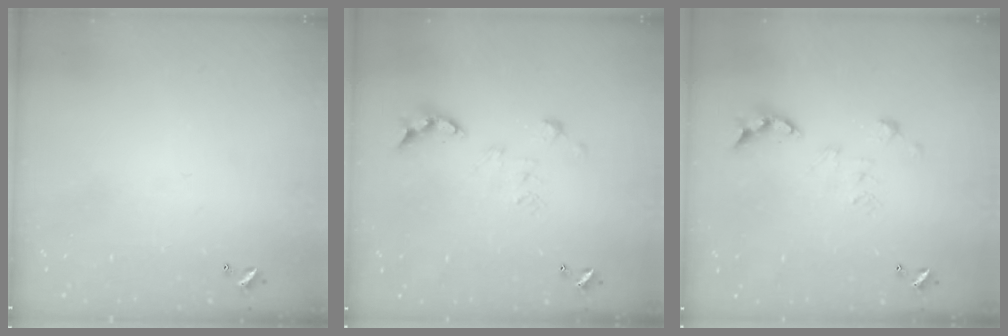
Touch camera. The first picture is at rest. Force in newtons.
{"total": 2.9, "press": 2.7, "slide": 1.3}
{"total": 2.9, "press": 2.7, "slide": 1.3}